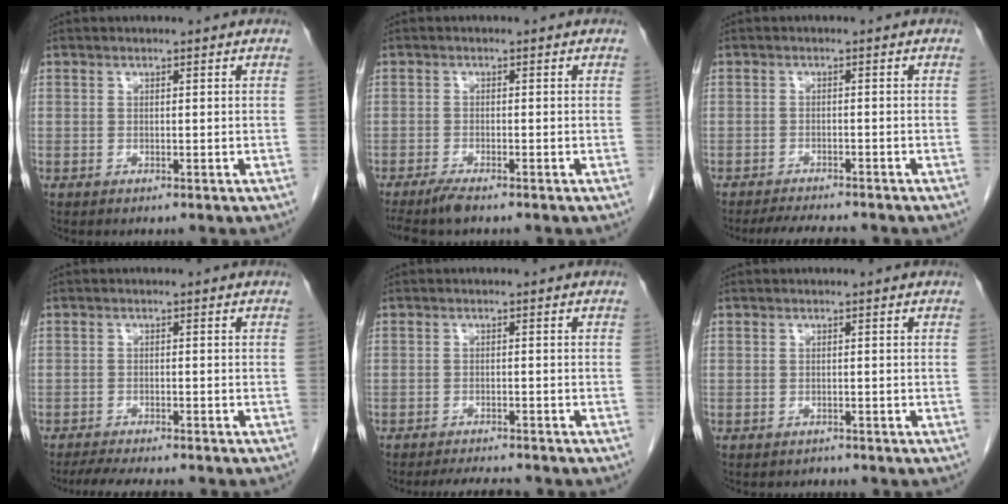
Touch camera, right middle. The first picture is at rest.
{"total": 3.4, "force": [-2.8, 0.2, 1.9], "torque": [-0.038, -0.009, -0.051]}
{"total": 5.8, "force": [-5.3, 0.6, 2.3], "torque": [-0.035, -0.014, -0.081]}
{"total": 7.0, "force": [-6.1, 0.9, 3.2], "torque": [-0.049, -0.014, -0.093]}
{"total": 4.5, "force": [-4.2, 0.3, 1.4], "torque": [-0.024, -0.013, -0.064]}
{"total": 0.8, "force": [-0.7, 0.3, -0.2], "torque": [-0.005, -0.001, -0.013]}